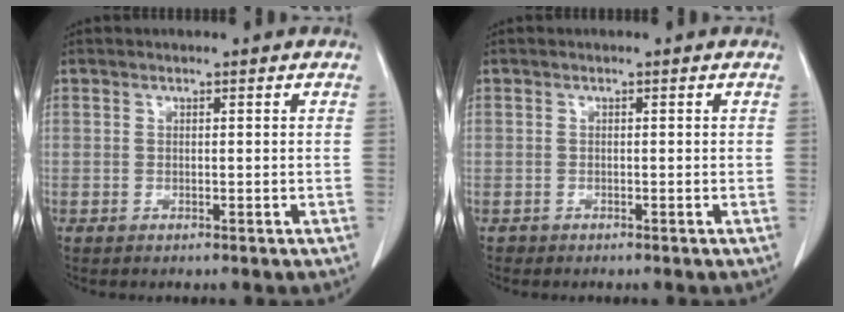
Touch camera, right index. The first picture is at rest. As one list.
[{"total": 0.7, "force": [-0.5, 0.5, -0.1], "torque": [-0.004, 0.003, -0.012]}]